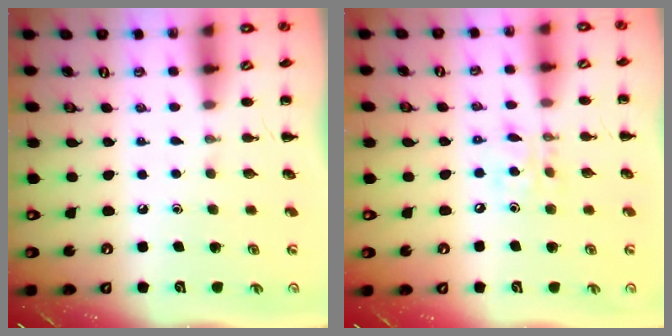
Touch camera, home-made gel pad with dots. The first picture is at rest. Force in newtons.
{"total": 7.4, "press": 7.3, "slide": 1.4}